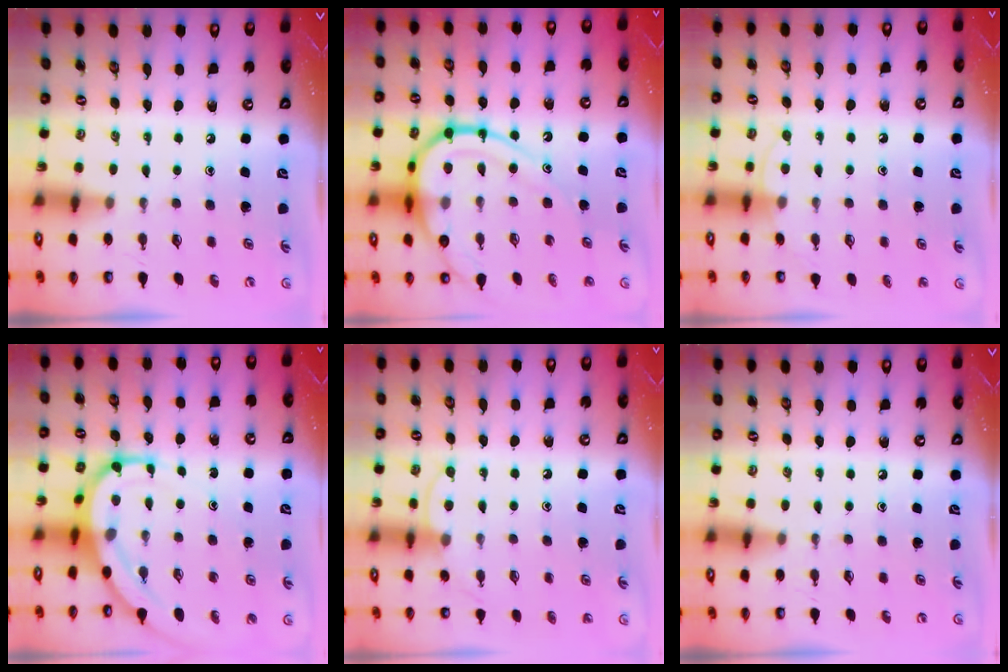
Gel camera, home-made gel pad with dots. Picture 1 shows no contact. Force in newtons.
{"total": 17.2, "press": 17.1, "slide": 1.6}
{"total": 4.8, "press": 4.8, "slide": 0.6}
{"total": 10.5, "press": 10.4, "slide": 1.0}
{"total": 8.2, "press": 8.2, "slide": 0.5}
{"total": 0.0}